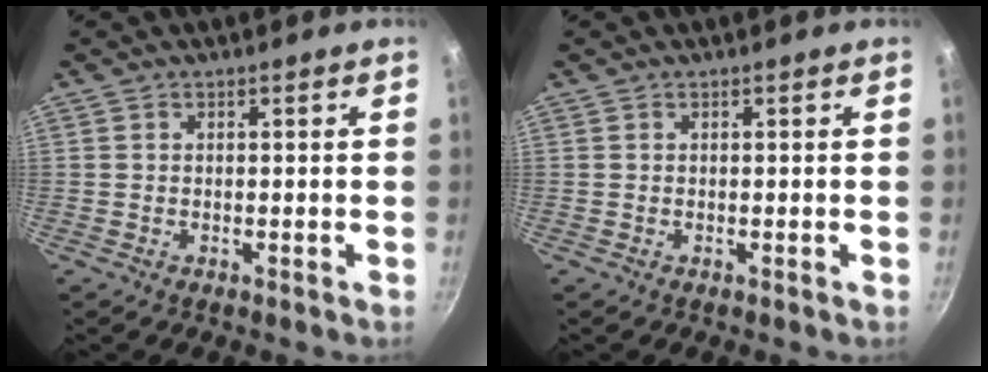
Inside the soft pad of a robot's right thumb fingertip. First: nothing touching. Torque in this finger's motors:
{"motor_torque": [-0.02, -0.02, 0.00, 0.00, 0.00]}